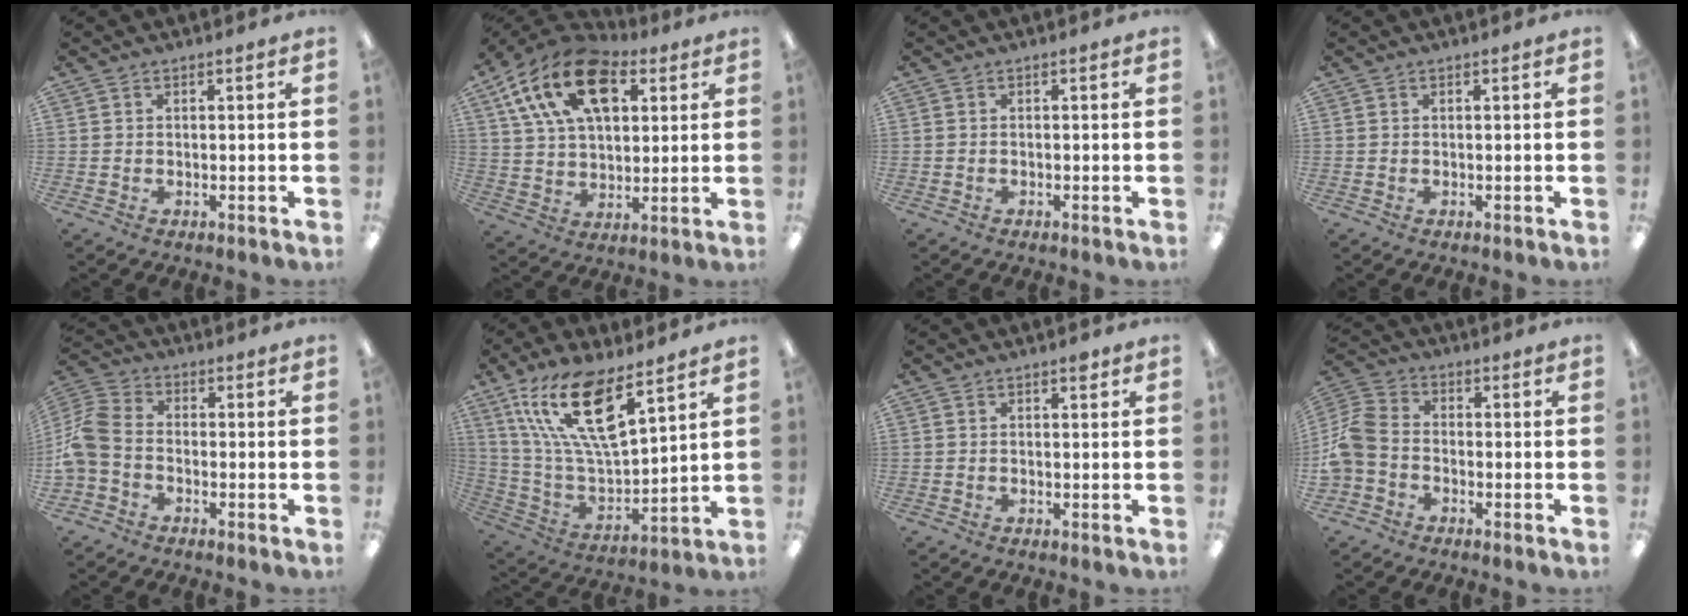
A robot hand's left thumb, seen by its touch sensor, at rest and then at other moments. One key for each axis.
{"total": 20.0, "fx": 9.4, "fy": 11.5, "fz": 13.4, "tx": -0.235, "ty": -0.021, "tz": 0.165}
{"total": 0.7, "fx": -0.4, "fy": 0.1, "fz": 0.5, "tx": -0.009, "ty": 0.000, "tz": -0.007}
{"total": 0.0}
{"total": 8.6, "fx": -2.8, "fy": 6.0, "fz": 5.5, "tx": -0.135, "ty": 0.013, "tz": -0.052}
{"total": 19.5, "fx": 12.1, "fy": 6.5, "fz": 13.9, "tx": -0.278, "ty": -0.059, "tz": 0.207}
{"total": 1.6, "fx": 0.6, "fy": 0.5, "fz": 1.5, "tx": -0.022, "ty": -0.001, "tz": 0.008}
{"total": 8.3, "fx": -2.9, "fy": 6.2, "fz": 4.7, "tx": -0.115, "ty": 0.020, "tz": -0.055}